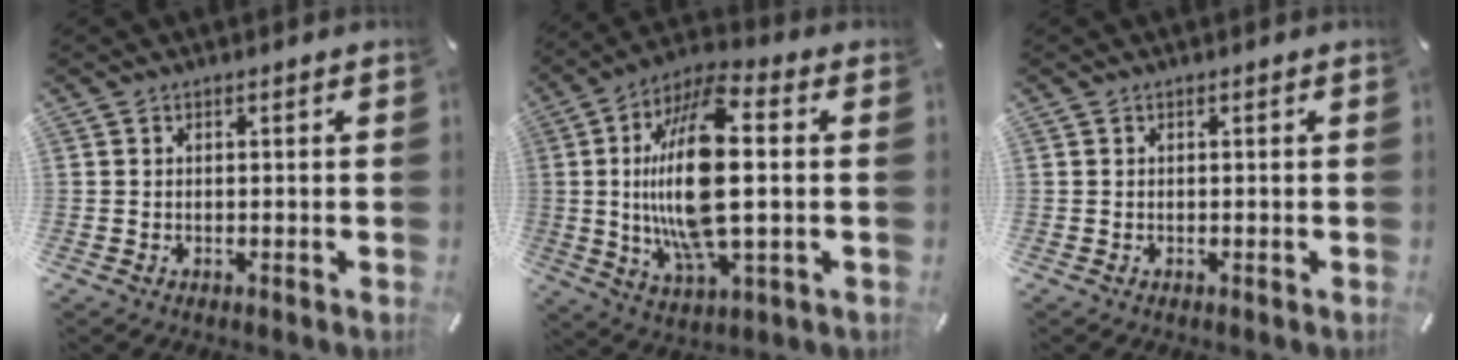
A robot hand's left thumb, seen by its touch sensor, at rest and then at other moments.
{"total": 19.8, "force": [0.7, 7.1, 18.5], "torque": [-0.391, -0.011, 0.008]}
{"total": 0.0}